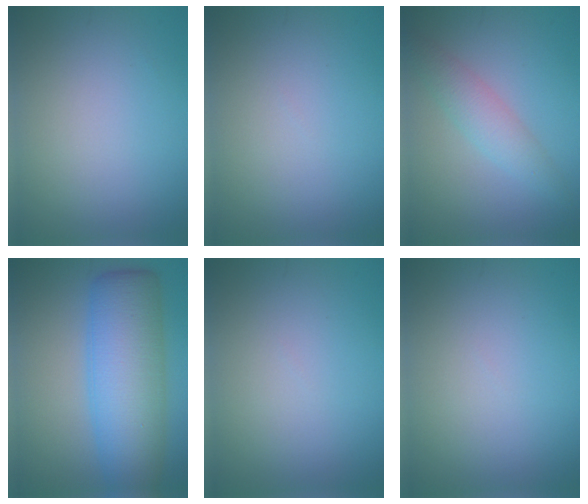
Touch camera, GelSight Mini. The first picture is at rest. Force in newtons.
{"total": 0.0}
{"total": 2.9, "press": 2.9, "slide": 0.1}
{"total": 10.1, "press": 10.1, "slide": 0.2}
{"total": 0.0}
{"total": 0.0}